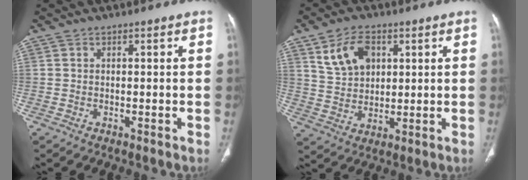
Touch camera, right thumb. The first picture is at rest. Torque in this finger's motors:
{"motor_torque": [-0.39, 0.51, -0.05, 0.07, 0.06]}